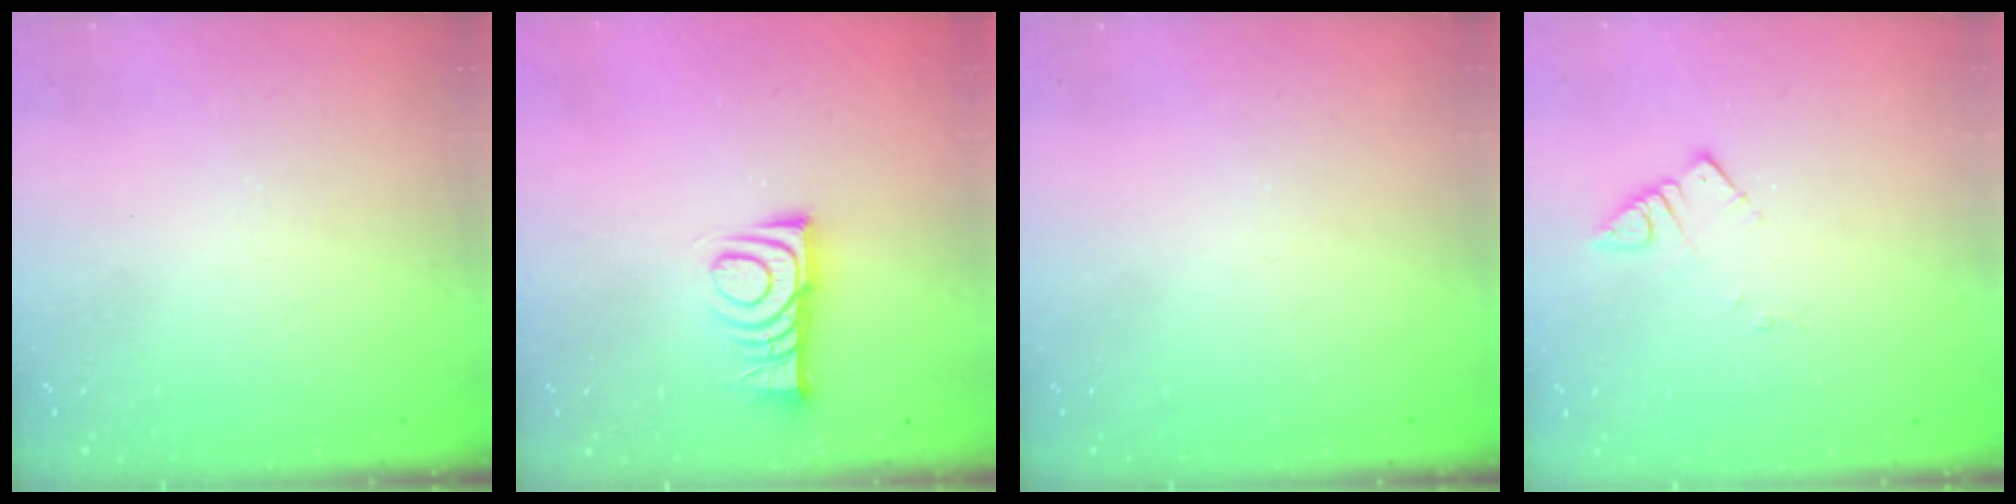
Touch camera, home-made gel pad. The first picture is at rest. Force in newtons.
{"total": 9.1, "press": 9.1, "slide": 0.4}
{"total": 0.0}
{"total": 2.8, "press": 2.7, "slide": 0.3}